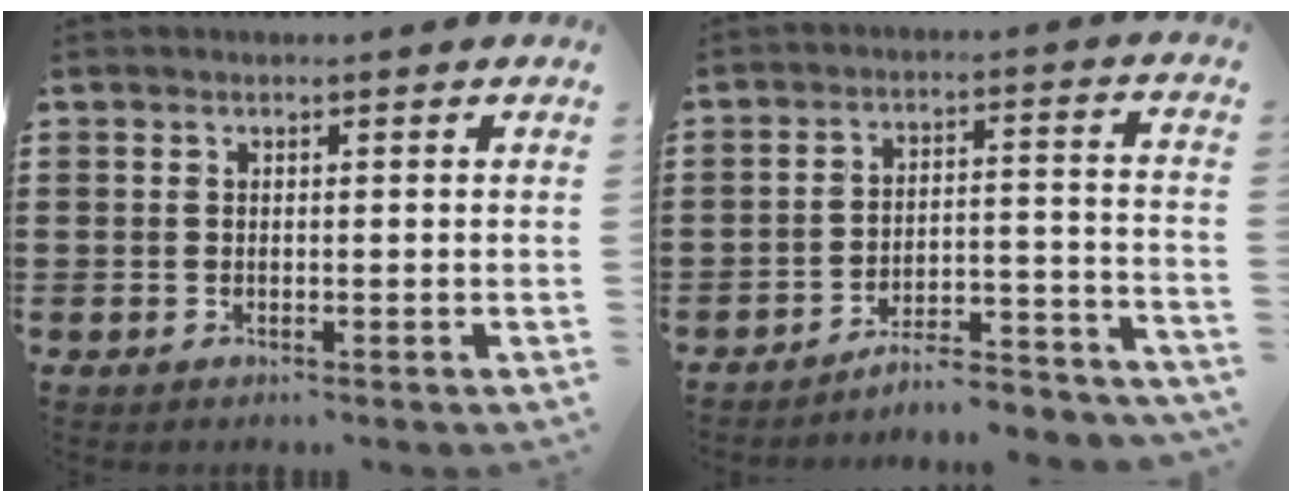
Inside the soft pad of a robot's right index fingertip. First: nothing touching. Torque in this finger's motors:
{"motor_torque": [-1.07, 1.07, -0.68, 0.03]}